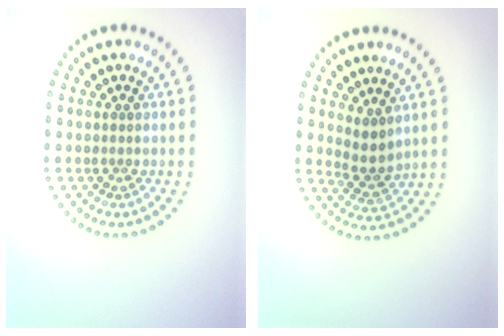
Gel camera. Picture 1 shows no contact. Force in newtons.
{"total": 2.4, "press": 2.0, "slide": 1.4}